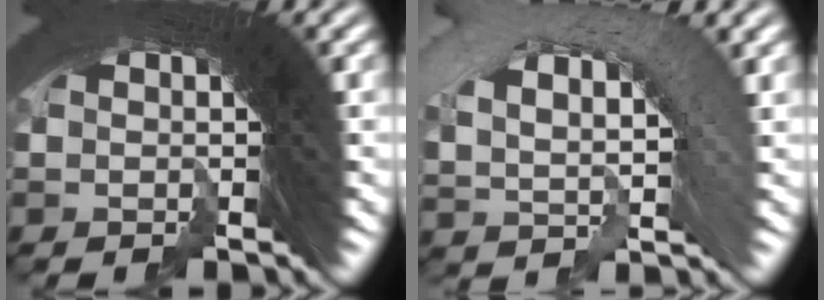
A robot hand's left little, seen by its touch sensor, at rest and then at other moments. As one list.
[{"total": 5.7, "force": [-1.7, 4.9, 2.2], "torque": [-0.044, 0.008, -0.039]}]